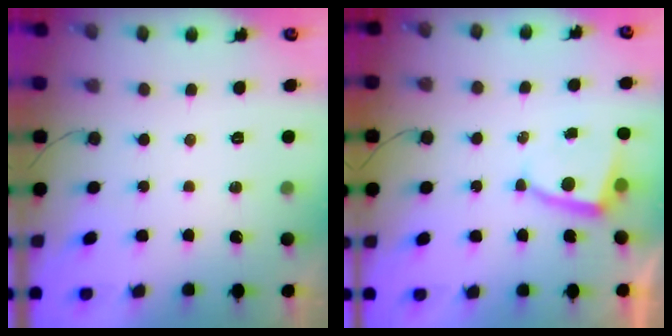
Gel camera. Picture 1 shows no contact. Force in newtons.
{"total": 4.0, "press": 3.9, "slide": 0.5}